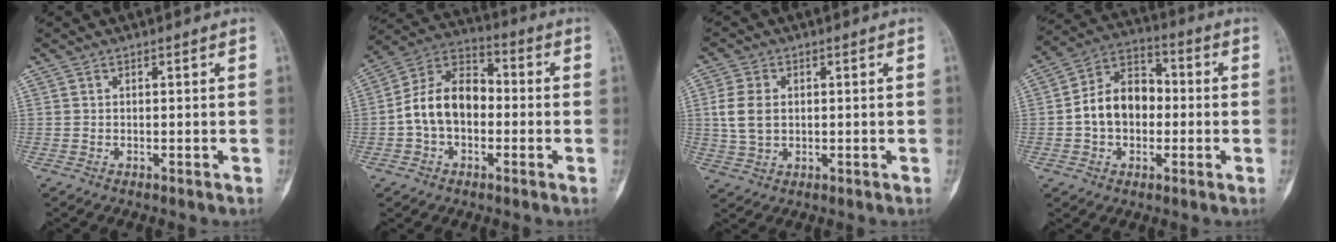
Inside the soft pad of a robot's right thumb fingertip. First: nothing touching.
{"total": 12.9, "force": [-1.4, 8.9, 9.2], "torque": [-0.151, 0.041, -0.038]}
{"total": 6.4, "force": [0.8, 4.5, 4.5], "torque": [-0.093, 0.000, 0.019]}
{"total": 11.9, "force": [-0.8, 8.8, 8.0], "torque": [-0.112, 0.036, -0.024]}